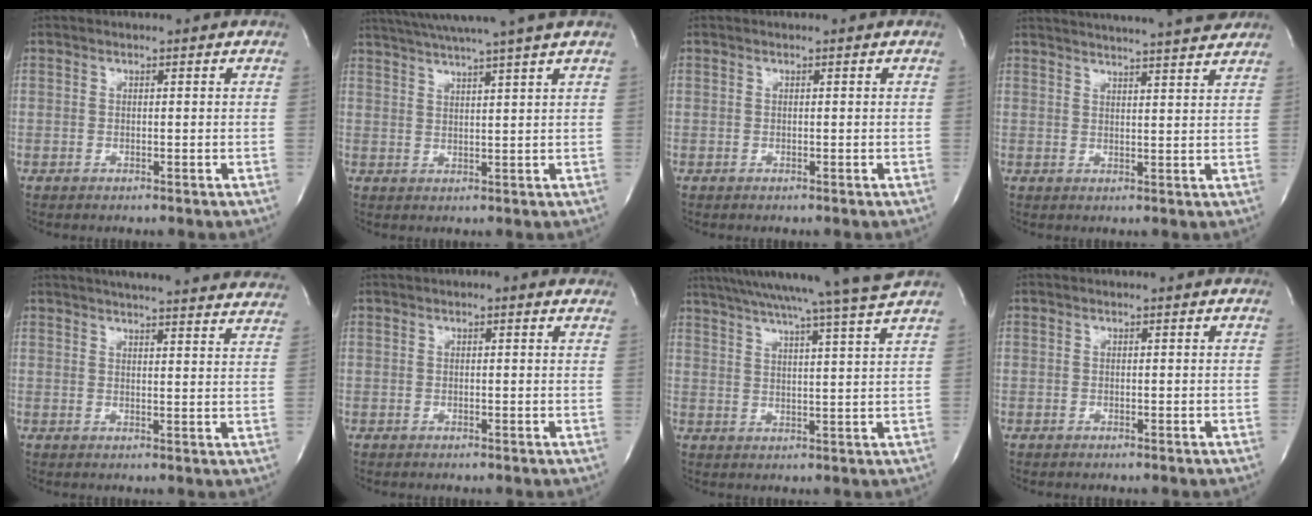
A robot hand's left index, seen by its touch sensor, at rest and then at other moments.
{"total": 12.8, "force": [11.0, -1.9, 6.4], "torque": [-0.110, -0.001, 0.153]}
{"total": 0.0}
{"total": 16.8, "force": [15.6, 0.3, 6.3], "torque": [-0.102, 0.000, 0.202]}
{"total": 25.9, "force": [23.8, 2.8, 9.7], "torque": [-0.149, -0.031, 0.280]}
{"total": 2.2, "force": [1.5, 0.5, 1.6], "torque": [-0.022, 0.016, 0.016]}
{"total": 19.5, "force": [17.2, -2.6, 8.8], "torque": [-0.154, -0.031, 0.238]}
{"total": 0.0}